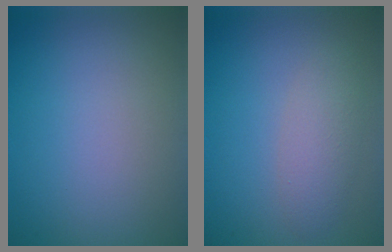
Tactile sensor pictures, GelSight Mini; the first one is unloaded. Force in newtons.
{"total": 2.4, "press": 2.4, "slide": 0.1}